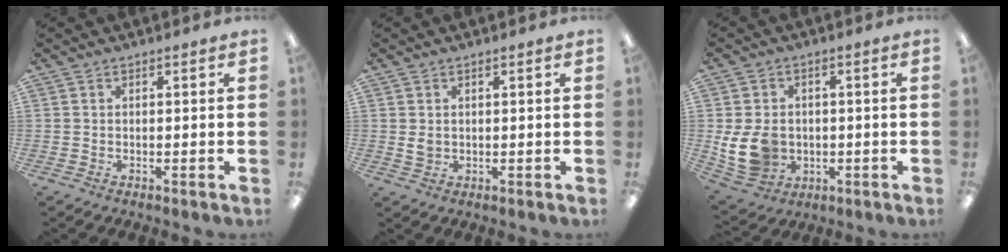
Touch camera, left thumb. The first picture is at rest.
{"total": 1.8, "force": [0.7, 1.4, 0.9], "torque": [-0.019, 0.001, 0.013]}
{"total": 10.3, "force": [-1.0, 8.4, 5.9], "torque": [-0.130, 0.008, -0.011]}